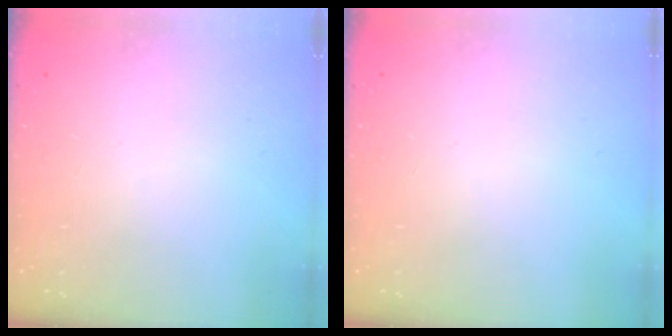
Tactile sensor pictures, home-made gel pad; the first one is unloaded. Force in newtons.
{"total": 0.0}